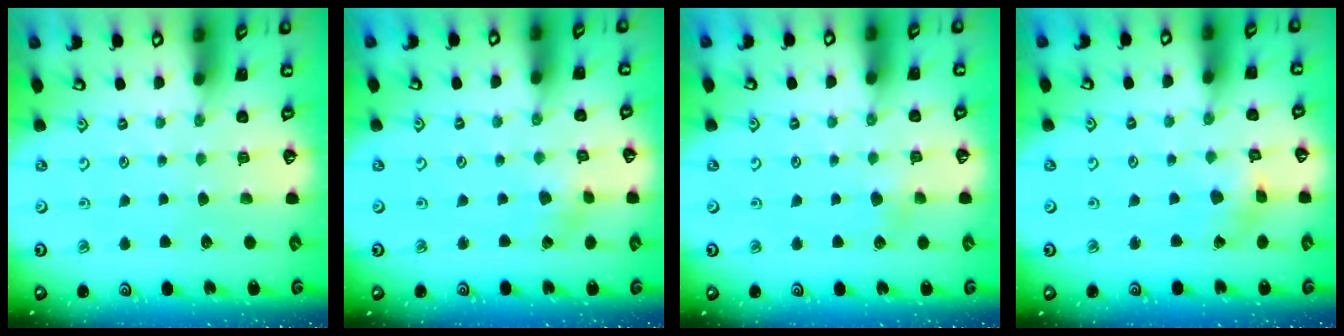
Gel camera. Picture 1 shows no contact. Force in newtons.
{"total": 2.1, "press": 2.1, "slide": 0.3}
{"total": 2.6, "press": 2.6, "slide": 0.5}
{"total": 2.4, "press": 2.4, "slide": 0.5}